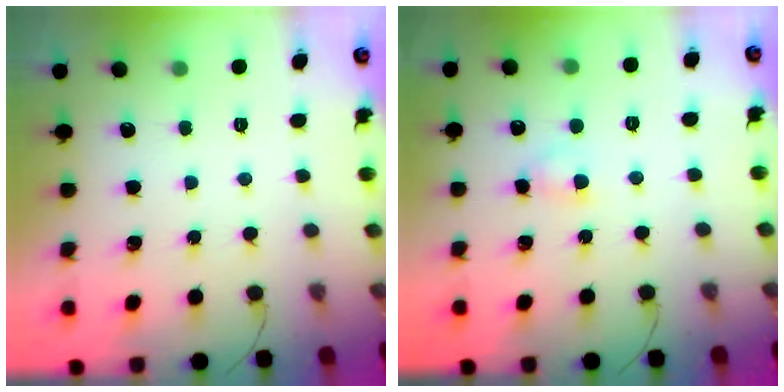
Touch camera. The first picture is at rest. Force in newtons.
{"total": 2.9, "press": 2.7, "slide": 1.1}